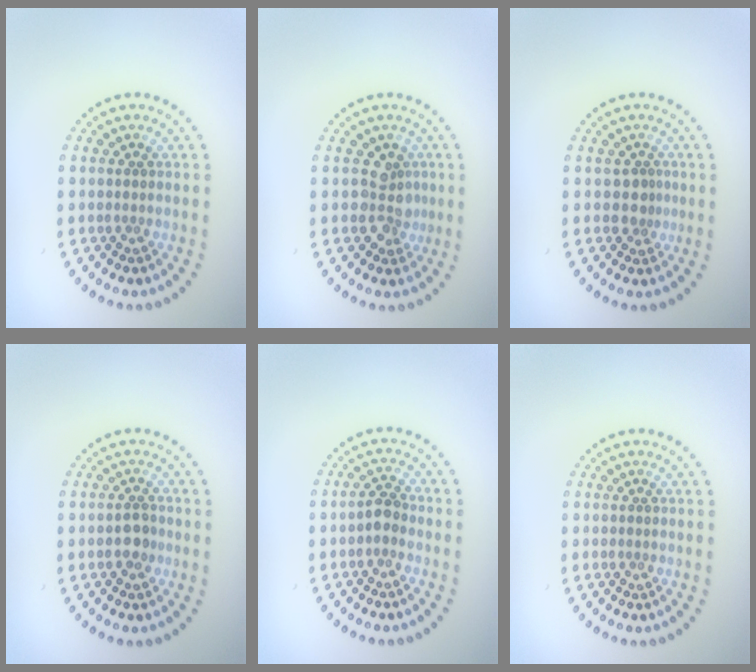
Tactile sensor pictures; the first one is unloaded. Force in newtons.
{"total": 2.8, "press": 2.2, "slide": 1.6}
{"total": 1.2, "press": 0.9, "slide": 0.9}
{"total": 1.6, "press": 1.6, "slide": 0.5}
{"total": 1.5, "press": 1.3, "slide": 0.7}
{"total": 0.0}